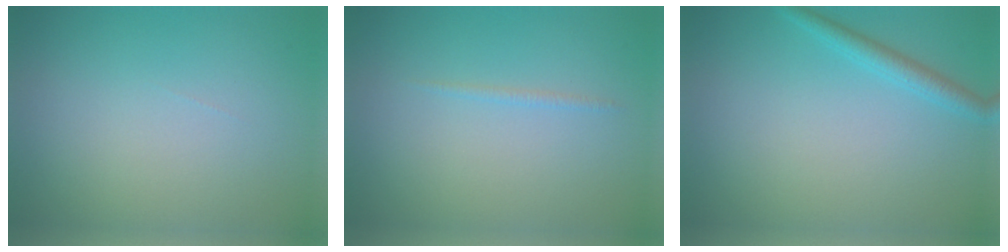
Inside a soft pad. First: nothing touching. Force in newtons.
{"total": 0.6, "press": 0.6, "slide": 0.1}
{"total": 1.9, "press": 1.9, "slide": 0.1}